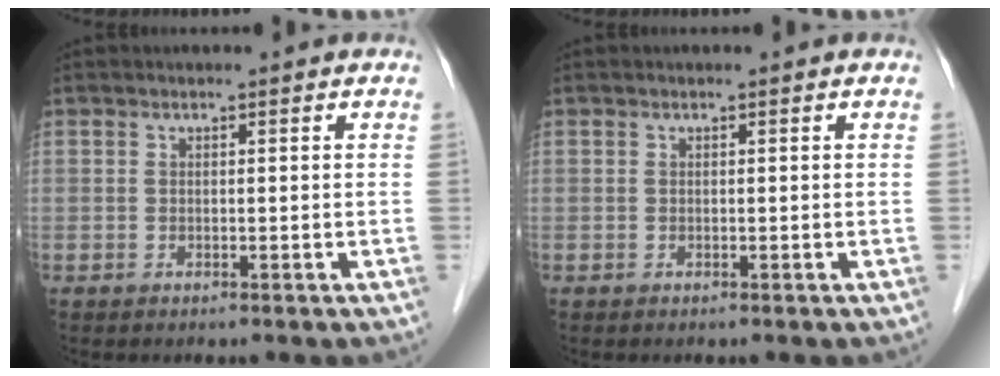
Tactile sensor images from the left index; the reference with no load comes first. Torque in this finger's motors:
{"motor_torque": [0.00, 0.00, 0.00, 0.00]}